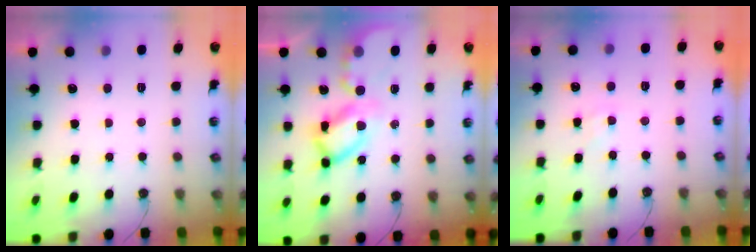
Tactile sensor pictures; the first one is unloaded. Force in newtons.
{"total": 13.7, "press": 13.6, "slide": 1.5}
{"total": 3.0, "press": 3.0, "slide": 0.4}